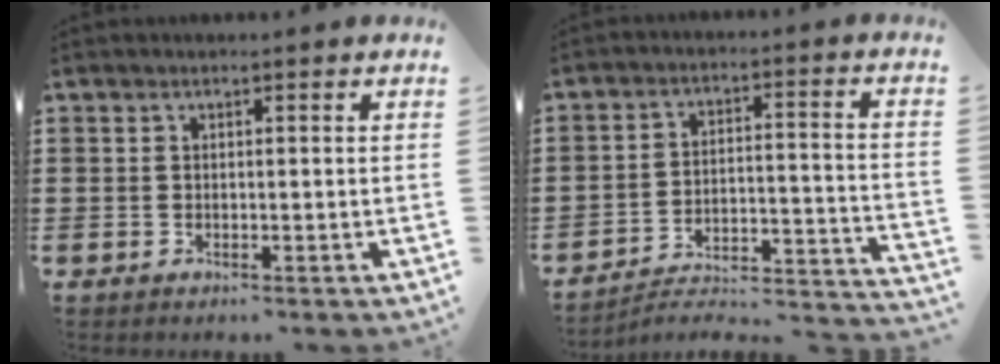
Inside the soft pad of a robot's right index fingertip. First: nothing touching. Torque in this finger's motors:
{"motor_torque": [-1.54, 0.60, -1.05, -0.21]}